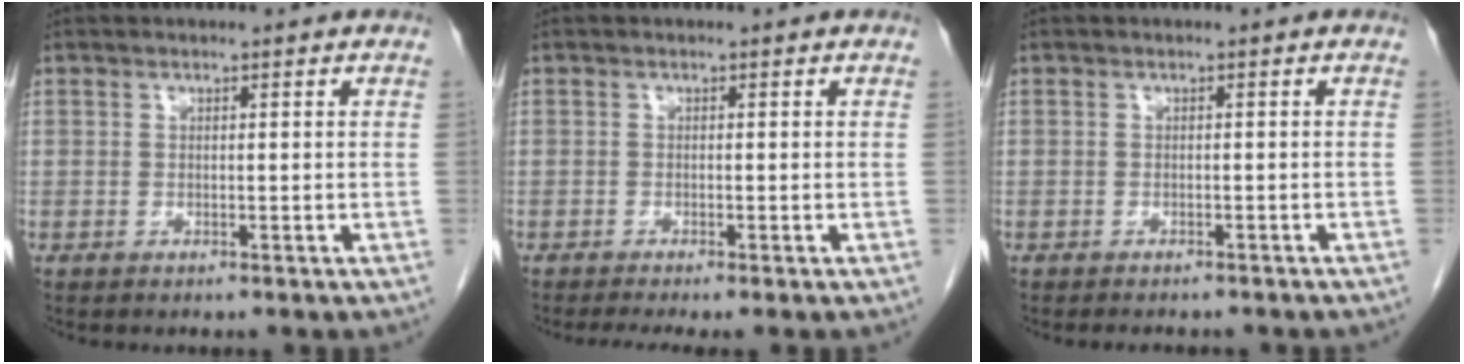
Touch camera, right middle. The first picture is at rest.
{"total": 3.1, "force": [-2.3, 0.0, 2.0], "torque": [-0.032, -0.010, -0.037]}
{"total": 4.9, "force": [-4.3, 1.3, 2.0], "torque": [-0.023, -0.004, -0.048]}